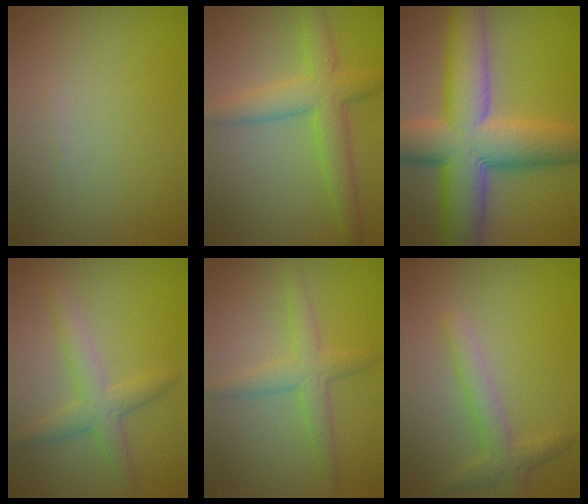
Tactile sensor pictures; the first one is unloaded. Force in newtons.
{"total": 4.7, "press": 4.7, "slide": 0.3}
{"total": 12.7, "press": 12.7, "slide": 0.4}
{"total": 3.1, "press": 3.1, "slide": 0.1}
{"total": 2.9, "press": 2.9, "slide": 0.2}
{"total": 2.5, "press": 2.5, "slide": 0.1}